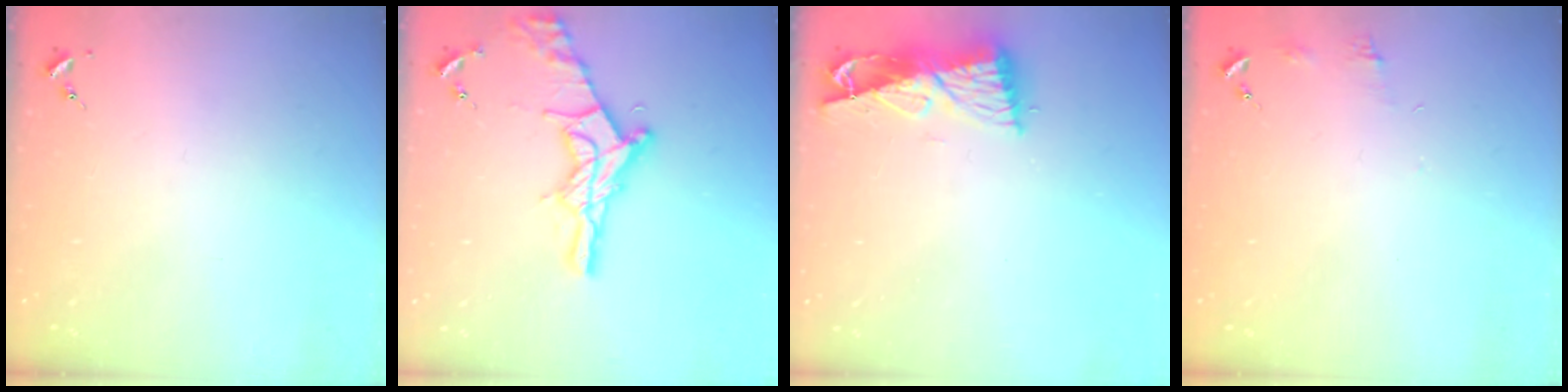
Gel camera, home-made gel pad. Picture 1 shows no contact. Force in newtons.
{"total": 19.0, "press": 18.9, "slide": 1.3}
{"total": 9.3, "press": 9.3, "slide": 1.0}
{"total": 4.5, "press": 4.5, "slide": 0.5}